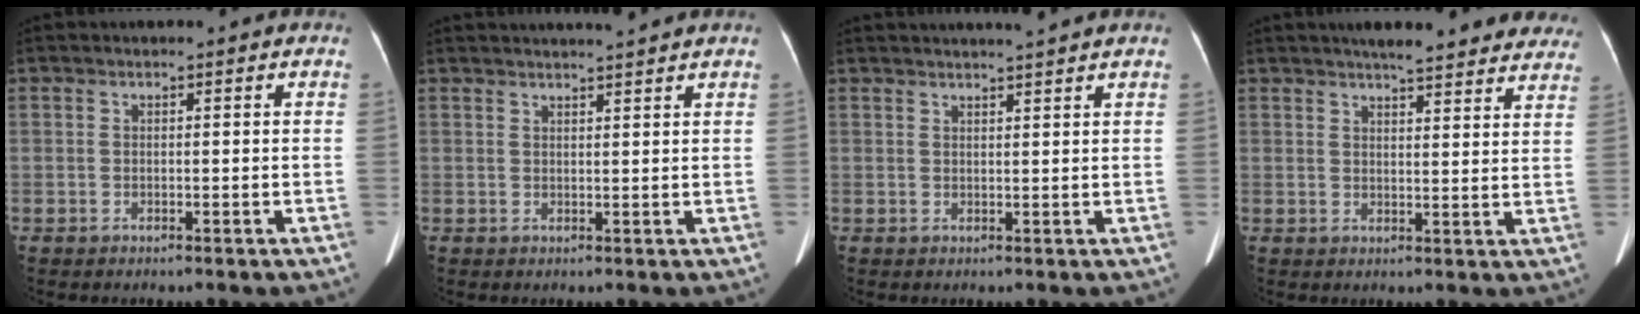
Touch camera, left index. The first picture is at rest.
{"total": 5.3, "force": [4.9, -0.7, 2.0], "torque": [-0.026, 0.015, 0.063]}
{"total": 5.4, "force": [4.8, -0.7, 2.2], "torque": [-0.030, 0.016, 0.061]}
{"total": 16.4, "force": [14.5, 2.9, 7.1], "torque": [-0.076, 0.008, 0.165]}